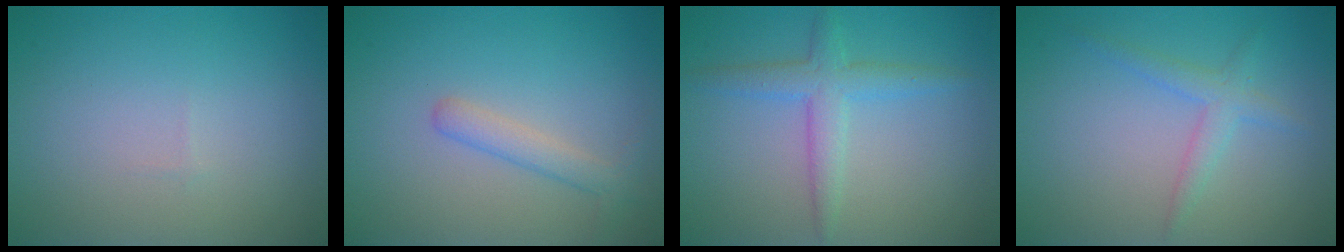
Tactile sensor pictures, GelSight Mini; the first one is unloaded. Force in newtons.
{"total": 2.0, "press": 2.0, "slide": 0.1}
{"total": 3.0, "press": 3.0, "slide": 0.1}
{"total": 2.0, "press": 2.0, "slide": 0.0}